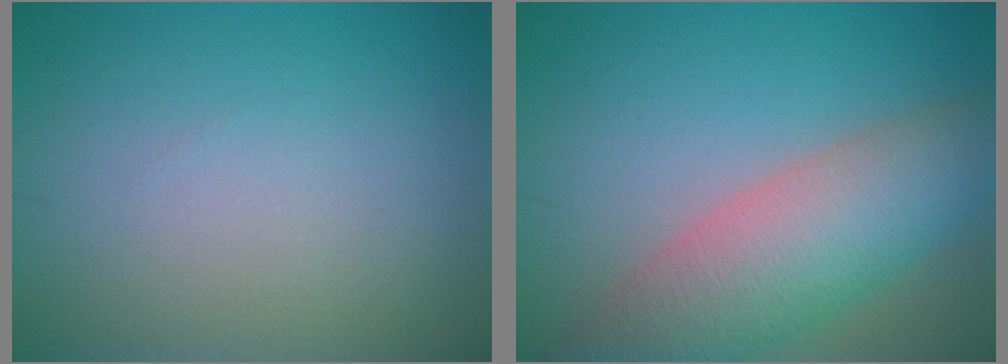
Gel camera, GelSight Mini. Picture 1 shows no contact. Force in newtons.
{"total": 8.2, "press": 8.2, "slide": 0.2}